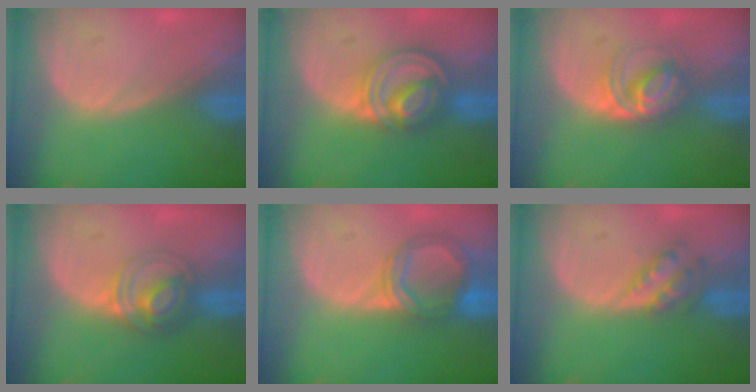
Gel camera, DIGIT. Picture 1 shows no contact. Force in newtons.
{"total": 7.9, "press": 6.9, "slide": 3.9}
{"total": 5.3, "press": 5.1, "slide": 1.1}
{"total": 6.1, "press": 5.3, "slide": 3.1}
{"total": 5.6, "press": 5.6, "slide": 0.4}
{"total": 3.7, "press": 3.7, "slide": 0.3}